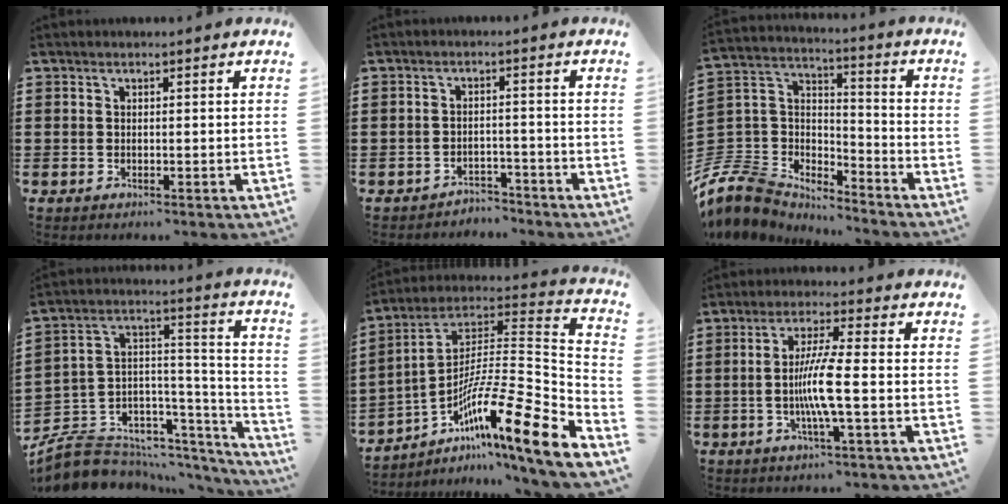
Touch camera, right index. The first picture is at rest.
{"total": 2.9, "force": [-2.8, 0.6, -0.1], "torque": [-0.006, 0.002, -0.061]}
{"total": 8.7, "force": [-7.3, 4.4, 1.7], "torque": [-0.086, -0.006, -0.152]}
{"total": 7.0, "force": [-5.6, 4.1, 0.9], "torque": [-0.035, -0.011, -0.100]}
{"total": 14.3, "force": [-7.8, 1.3, 11.9], "torque": [-0.190, -0.022, -0.148]}
{"total": 7.3, "force": [-1.4, 0.3, 7.1], "torque": [-0.145, -0.014, -0.035]}